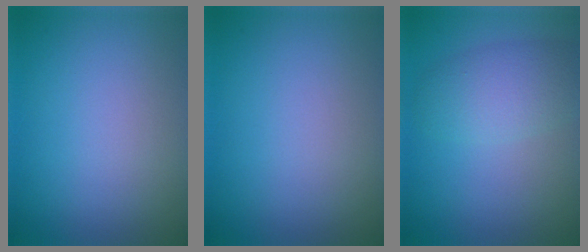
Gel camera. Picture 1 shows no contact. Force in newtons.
{"total": 0.0}
{"total": 4.1, "press": 4.1, "slide": 0.2}